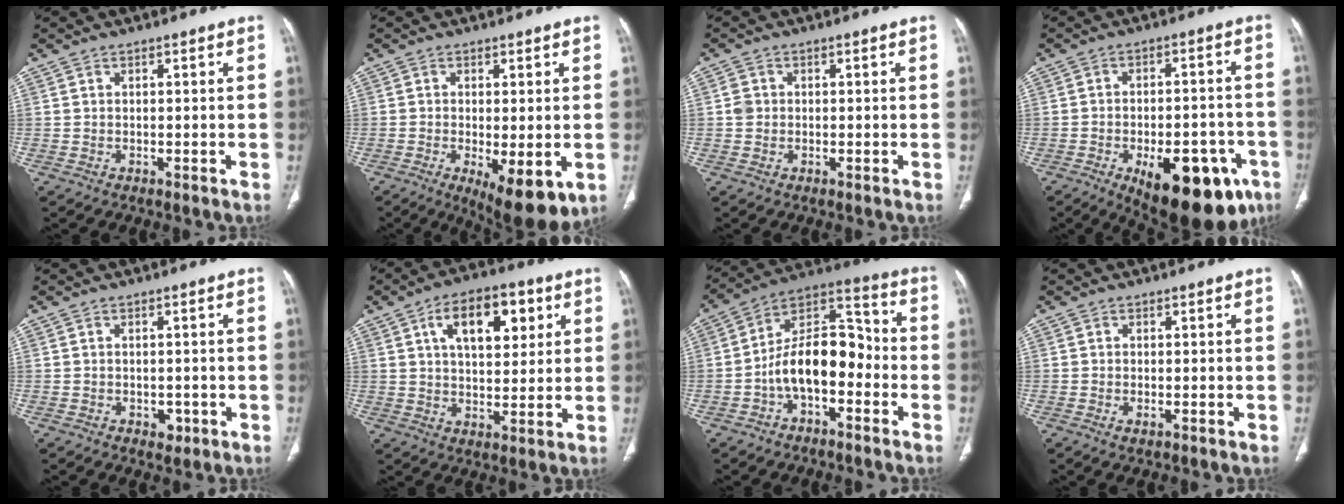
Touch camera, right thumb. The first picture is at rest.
{"total": 10.1, "force": [-3.0, 3.5, 9.0], "torque": [-0.132, -0.022, -0.036]}
{"total": 1.9, "force": [0.1, 1.7, 0.8], "torque": [-0.009, 0.005, 0.001]}
{"total": 20.9, "force": [-9.6, 9.7, 15.9], "torque": [-0.156, 0.031, -0.118]}
{"total": 2.0, "force": [-0.7, 1.5, 1.1], "torque": [-0.008, 0.002, -0.004]}
{"total": 13.5, "force": [5.2, 7.2, 10.2], "torque": [-0.124, -0.008, 0.083]}
{"total": 14.6, "force": [-3.7, 8.1, 11.5], "torque": [-0.171, 0.061, -0.072]}
{"total": 1.1, "force": [-0.4, 0.4, 1.0], "torque": [-0.020, -0.004, -0.006]}